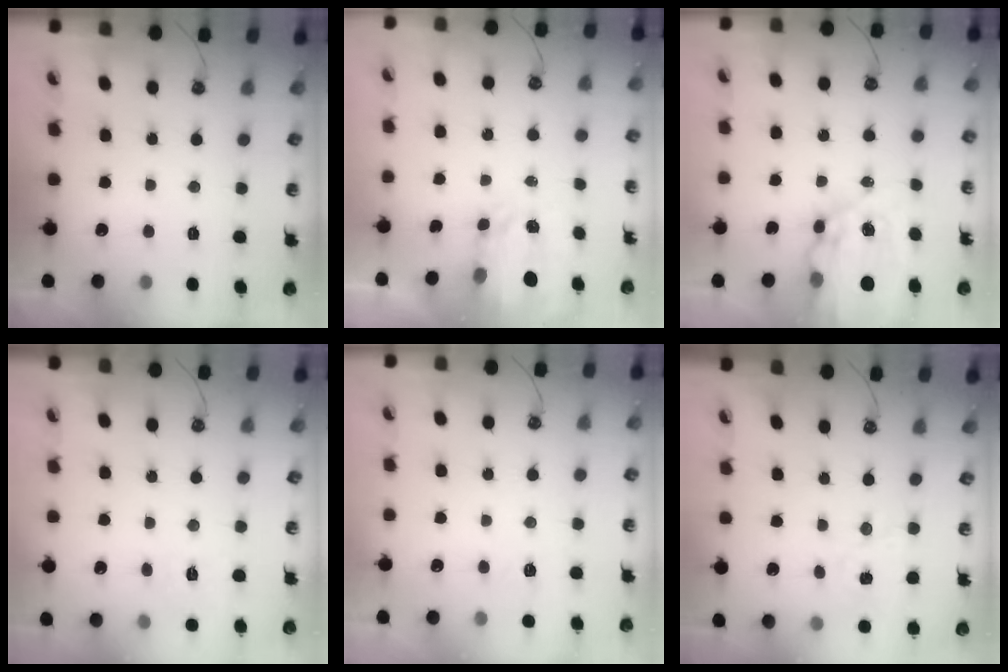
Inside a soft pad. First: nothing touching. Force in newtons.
{"total": 3.6, "press": 3.5, "slide": 0.4}
{"total": 17.0, "press": 16.9, "slide": 1.8}
{"total": 6.2, "press": 6.2, "slide": 0.7}
{"total": 3.9, "press": 3.9, "slide": 0.4}
{"total": 2.5, "press": 2.5, "slide": 0.3}